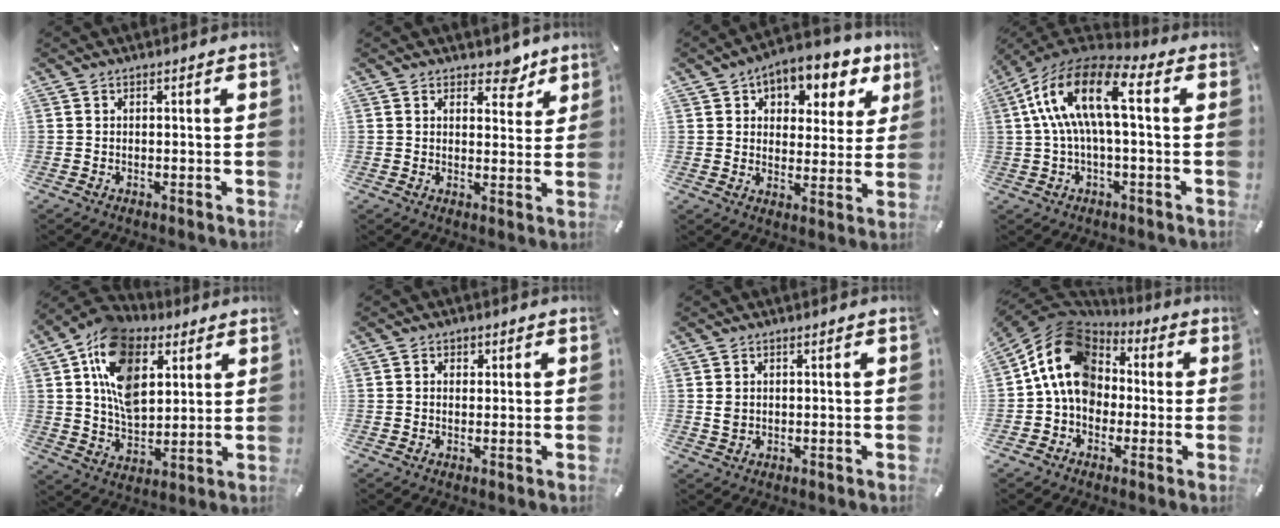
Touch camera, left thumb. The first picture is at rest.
{"total": 6.3, "force": [4.5, 3.7, 2.4], "torque": [-0.005, -0.028, 0.071]}
{"total": 8.7, "force": [5.6, 5.9, 2.9], "torque": [-0.042, -0.041, 0.098]}
{"total": 15.6, "force": [1.9, 7.0, 13.8], "torque": [-0.292, 0.003, 0.028]}
{"total": 17.0, "force": [7.0, 11.1, 10.8], "torque": [-0.210, -0.011, 0.128]}
{"total": 1.6, "force": [0.4, 1.5, 0.5], "torque": [0.004, 0.002, 0.000]}
{"total": 1.8, "force": [0.6, 1.4, 1.0], "torque": [-0.021, 0.003, 0.011]}
{"total": 15.4, "force": [1.3, 12.8, 8.5], "torque": [-0.169, 0.006, 0.025]}